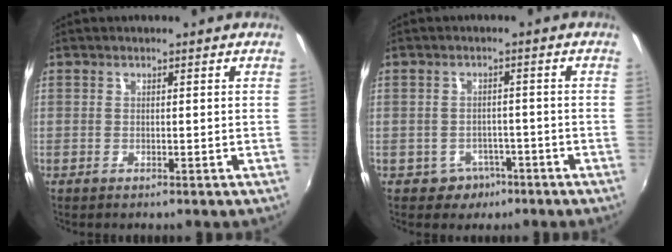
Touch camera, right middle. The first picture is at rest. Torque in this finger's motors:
{"motor_torque": [0.17, -0.19, -0.02, -0.01]}